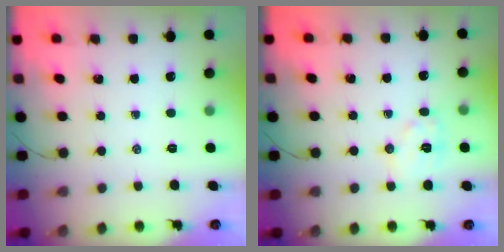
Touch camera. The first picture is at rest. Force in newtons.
{"total": 6.4, "press": 6.4, "slide": 0.4}